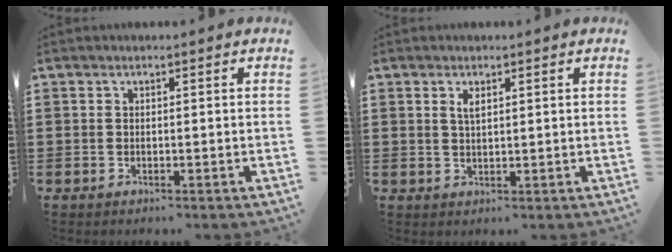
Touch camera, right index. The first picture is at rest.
{"total": 1.8, "force": [0.9, 0.6, 1.4], "torque": [-0.030, 0.004, 0.014]}